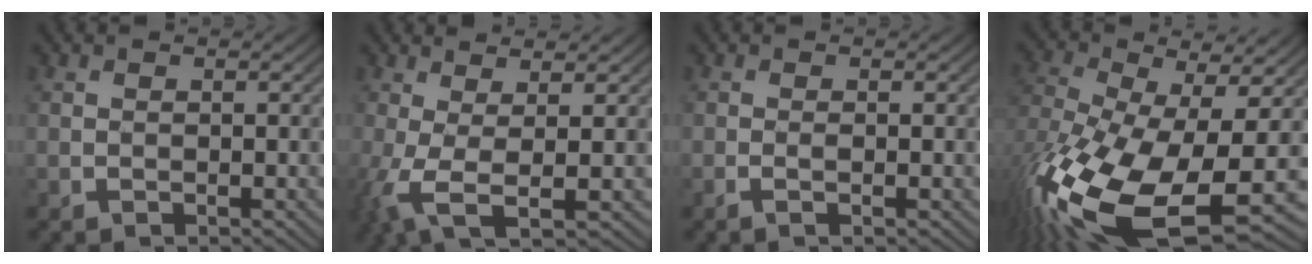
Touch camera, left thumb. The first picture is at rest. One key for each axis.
{"total": 6.0, "fx": -0.3, "fy": 1.5, "fz": 5.8, "tx": -0.126, "ty": -0.004, "tz": -0.009}
{"total": 1.0, "fx": -0.3, "fy": 0.0, "fz": 1.0, "tx": -0.021, "ty": 0.000, "tz": -0.009}
{"total": 18.7, "fx": -7.3, "fy": 9.0, "fz": 14.7, "tx": -0.351, "ty": -0.056, "tz": -0.112}